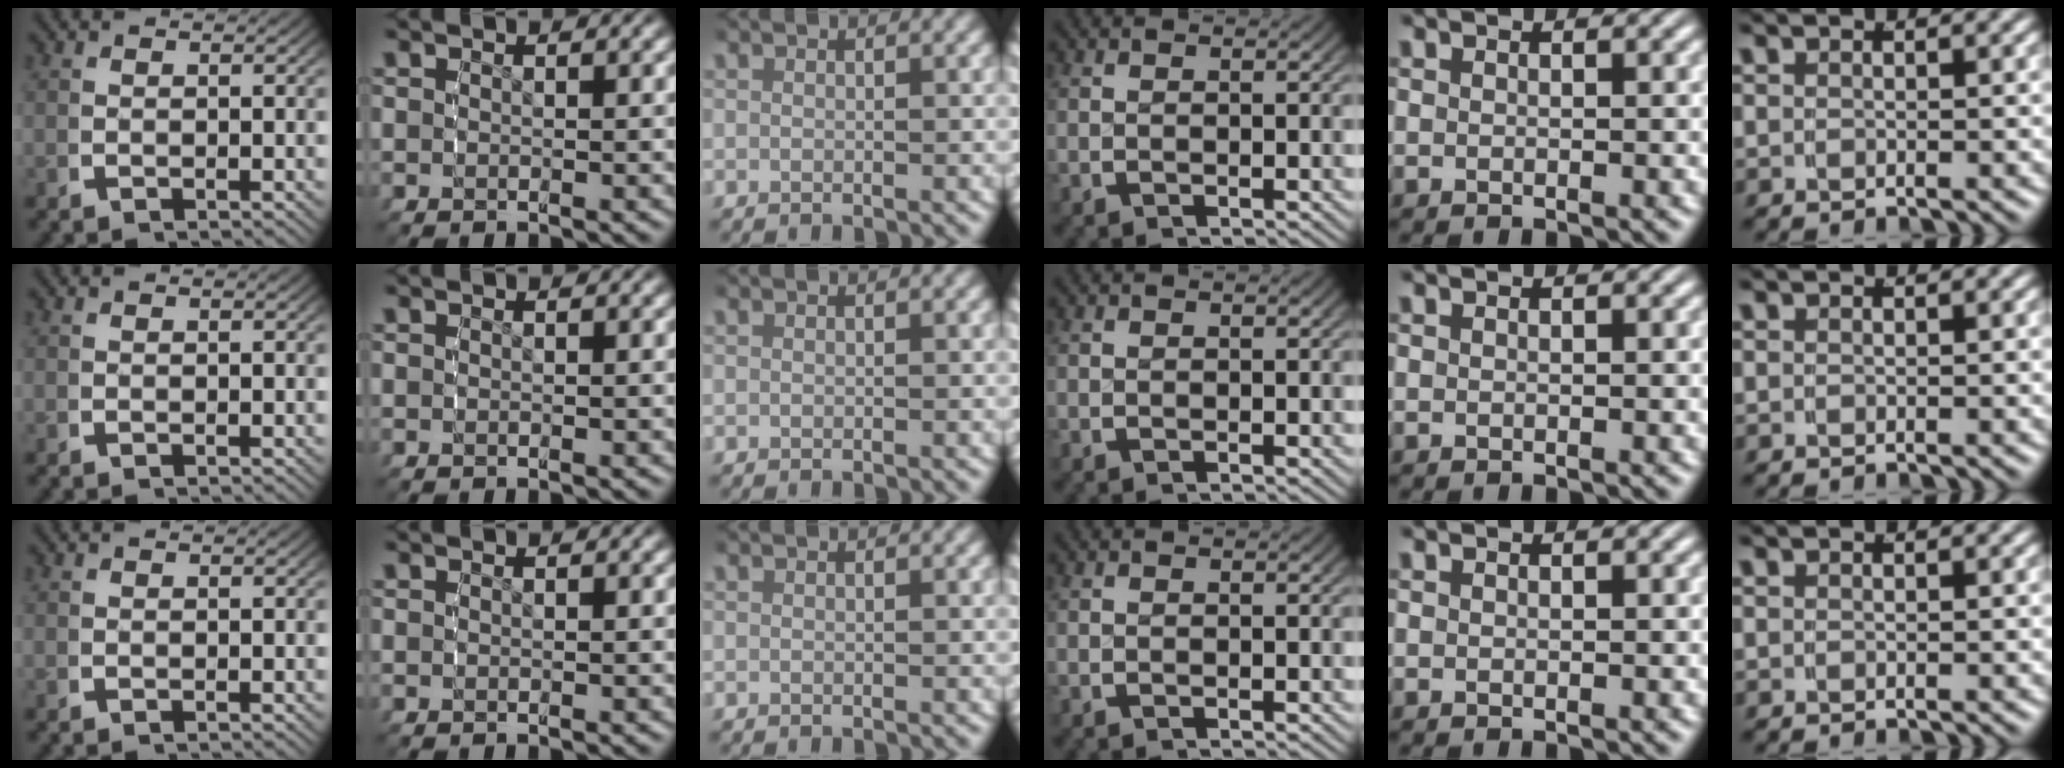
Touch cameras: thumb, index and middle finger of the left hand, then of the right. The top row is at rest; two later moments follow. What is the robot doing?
{"motion": "reach", "object": "shoes"}